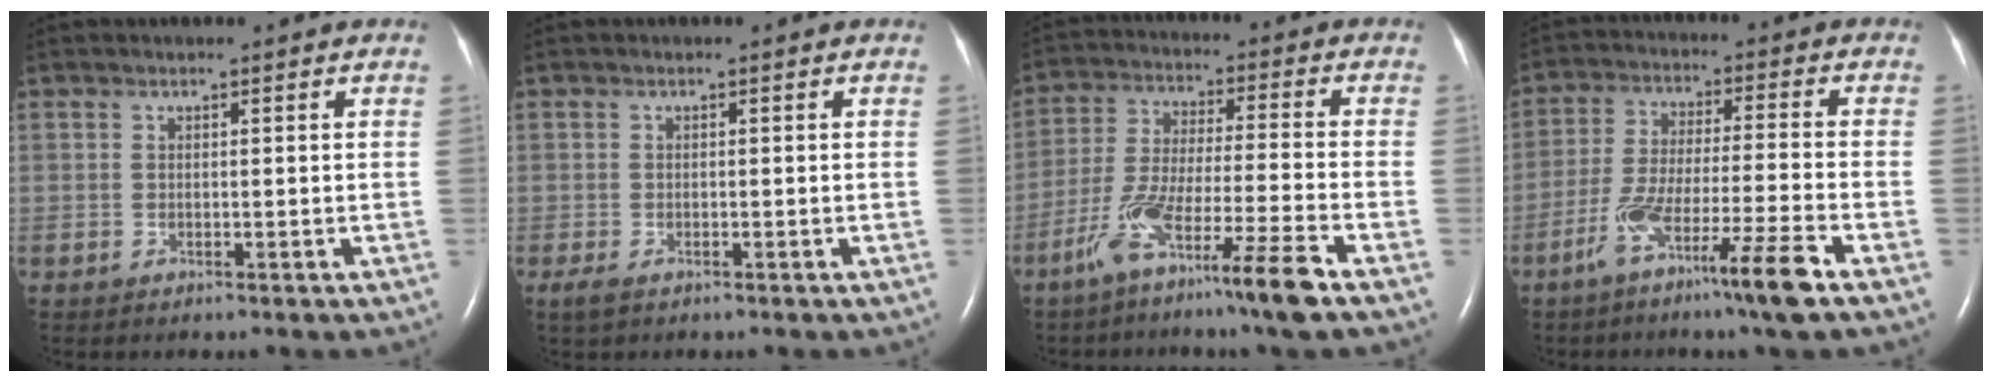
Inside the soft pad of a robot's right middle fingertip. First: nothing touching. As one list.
[{"total": 1.7, "force": [-1.0, 0.7, 1.2], "torque": [-0.029, -0.005, -0.016]}, {"total": 12.6, "force": [-8.1, -1.0, 9.6], "torque": [-0.188, -0.032, -0.152]}, {"total": 11.4, "force": [-6.9, -1.0, 9.0], "torque": [-0.172, -0.022, -0.128]}]